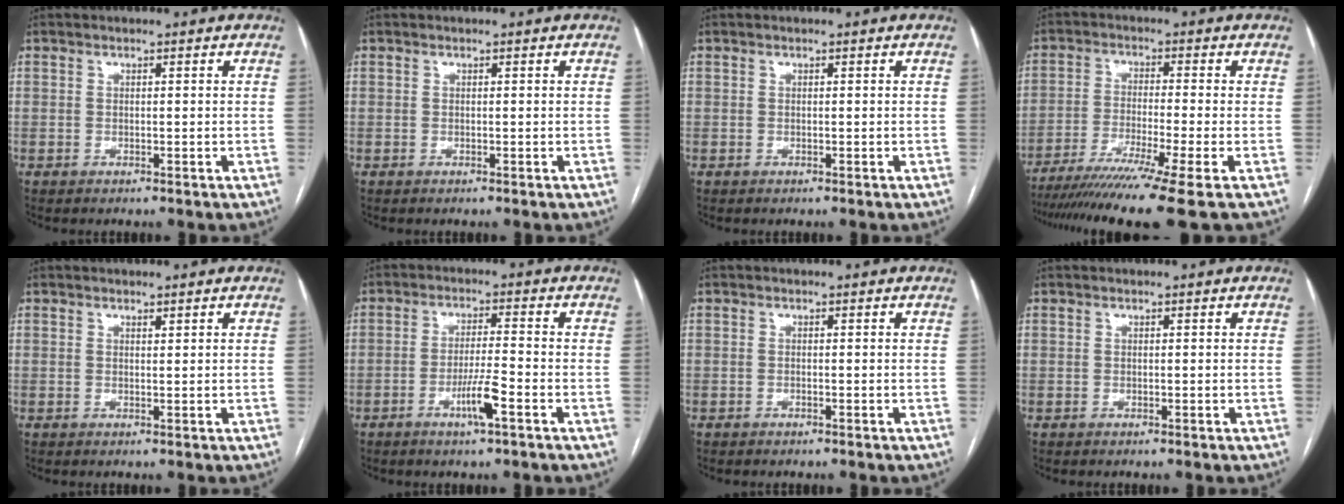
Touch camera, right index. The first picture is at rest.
{"total": 0.0}
{"total": 0.0}
{"total": 14.0, "force": [-10.6, -2.3, 8.8], "torque": [-0.145, -0.045, -0.170]}
{"total": 0.7, "force": [0.6, 0.1, 0.3], "torque": [-0.008, -0.004, 0.010]}
{"total": 5.4, "force": [-2.7, 0.0, 4.7], "torque": [-0.089, -0.007, -0.050]}
{"total": 0.0}
{"total": 0.0}